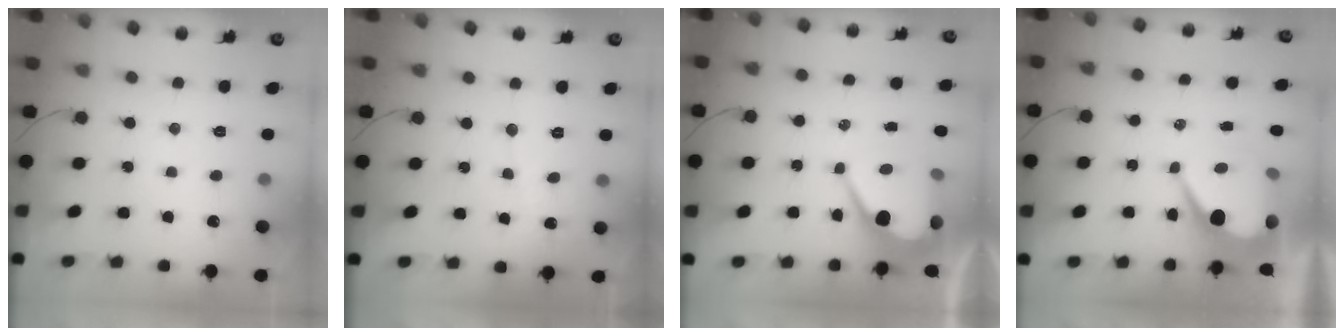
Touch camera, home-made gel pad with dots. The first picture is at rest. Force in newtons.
{"total": 3.0, "press": 2.9, "slide": 0.3}
{"total": 10.7, "press": 10.7, "slide": 0.8}
{"total": 11.2, "press": 11.1, "slide": 1.0}